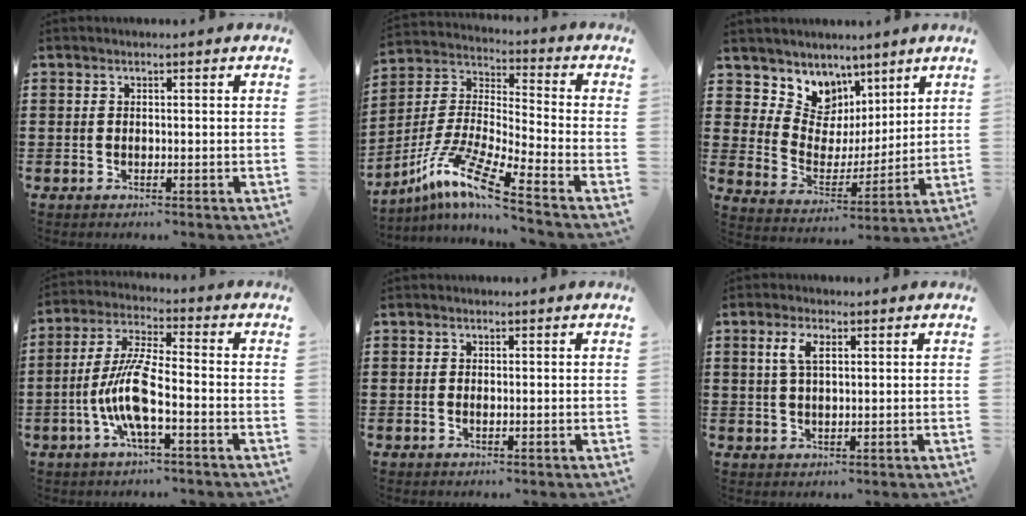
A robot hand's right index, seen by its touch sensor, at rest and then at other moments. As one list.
[{"total": 10.2, "force": [-8.0, -0.1, 6.4], "torque": [-0.153, -0.018, -0.172]}, {"total": 7.6, "force": [5.2, 5.5, 0.1], "torque": [-0.044, -0.061, 0.095]}, {"total": 8.5, "force": [-2.9, 1.8, 7.8], "torque": [-0.186, -0.013, -0.066]}, {"total": 0.0}, {"total": 3.8, "force": [1.3, 1.6, 3.2], "torque": [-0.070, 0.009, 0.021]}]